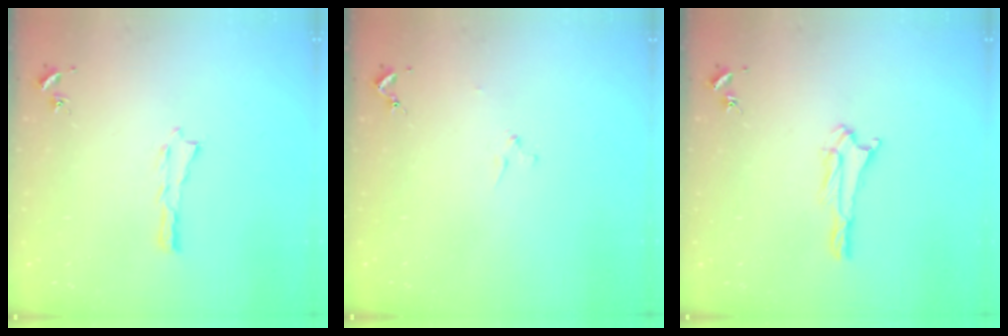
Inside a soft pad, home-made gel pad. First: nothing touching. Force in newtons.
{"total": 1.1, "press": 1.1, "slide": 0.1}
{"total": 1.7, "press": 1.7, "slide": 0.2}